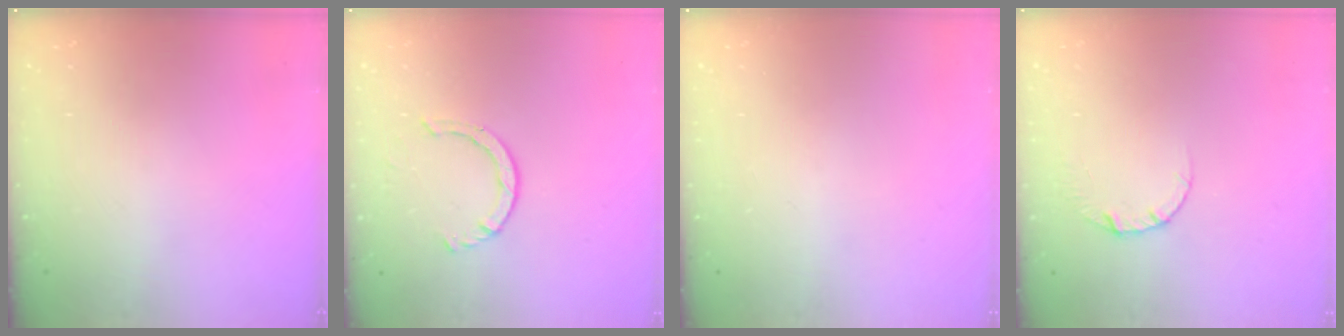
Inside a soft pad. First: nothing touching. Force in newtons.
{"total": 2.9, "press": 2.9, "slide": 0.4}
{"total": 0.0}
{"total": 3.4, "press": 3.4, "slide": 0.4}